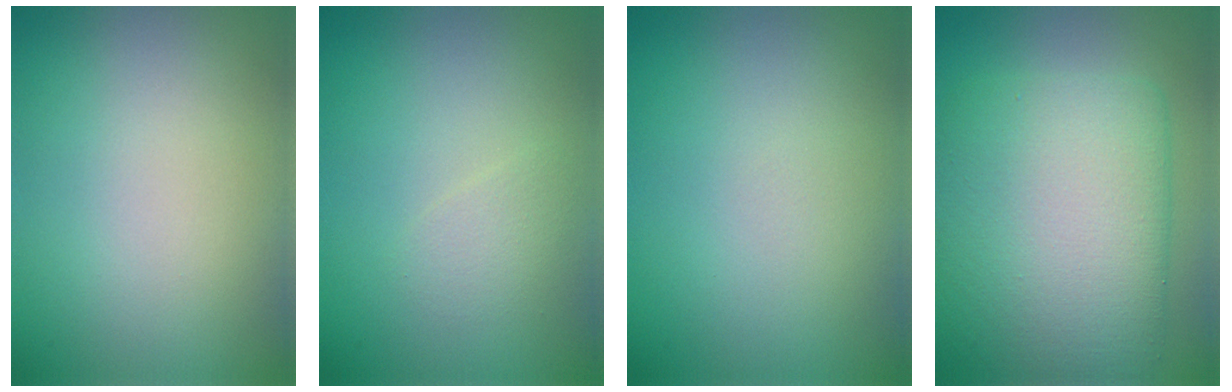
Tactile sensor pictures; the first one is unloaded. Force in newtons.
{"total": 1.3, "press": 1.3, "slide": 0.0}
{"total": 0.0}
{"total": 9.9, "press": 9.9, "slide": 0.3}